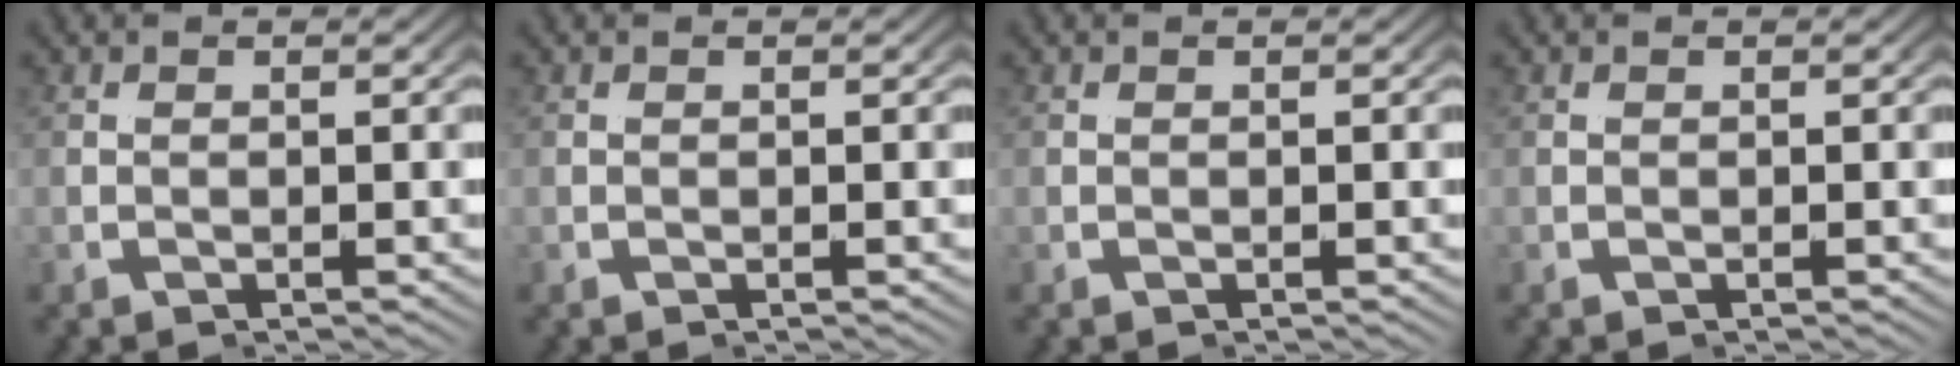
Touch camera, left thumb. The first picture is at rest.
{"total": 0.0}
{"total": 0.0}
{"total": 0.0}